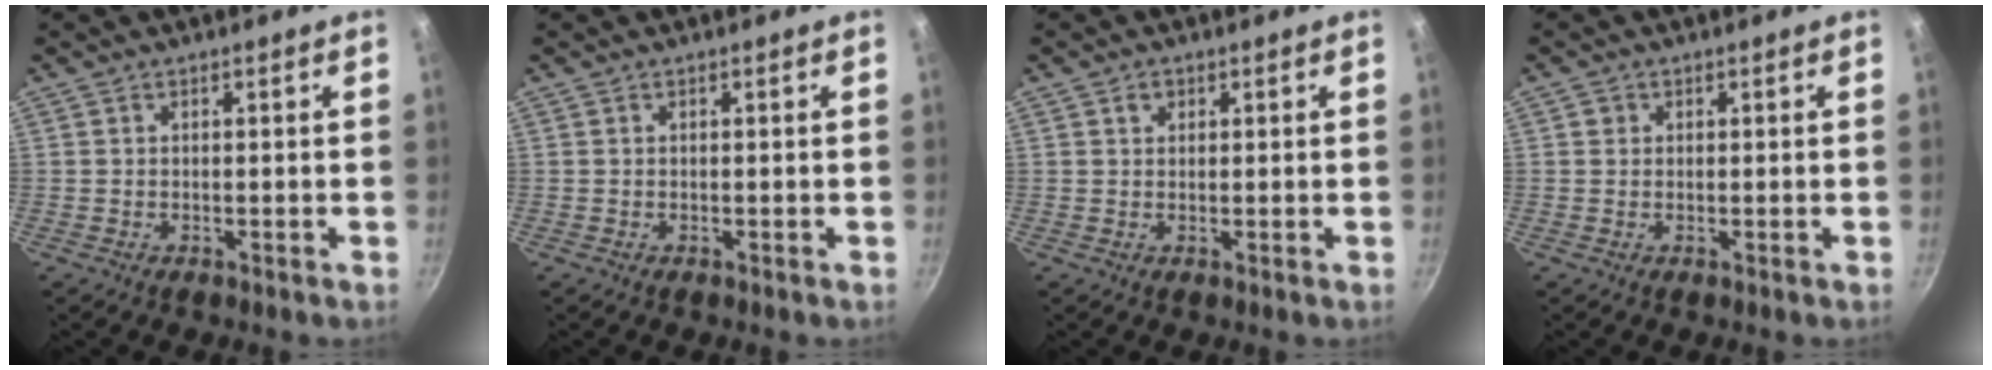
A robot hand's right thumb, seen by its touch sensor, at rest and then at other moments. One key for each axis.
{"total": 0.0}
{"total": 1.7, "fx": 0.8, "fy": 1.3, "fz": 0.7, "tx": -0.005, "ty": 0.001, "tz": 0.010}
{"total": 1.2, "fx": 0.3, "fy": 1.1, "fz": 0.3, "tx": -0.001, "ty": 0.002, "tz": 0.002}